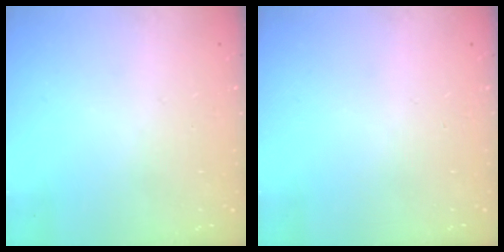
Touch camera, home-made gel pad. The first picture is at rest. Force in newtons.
{"total": 0.0}